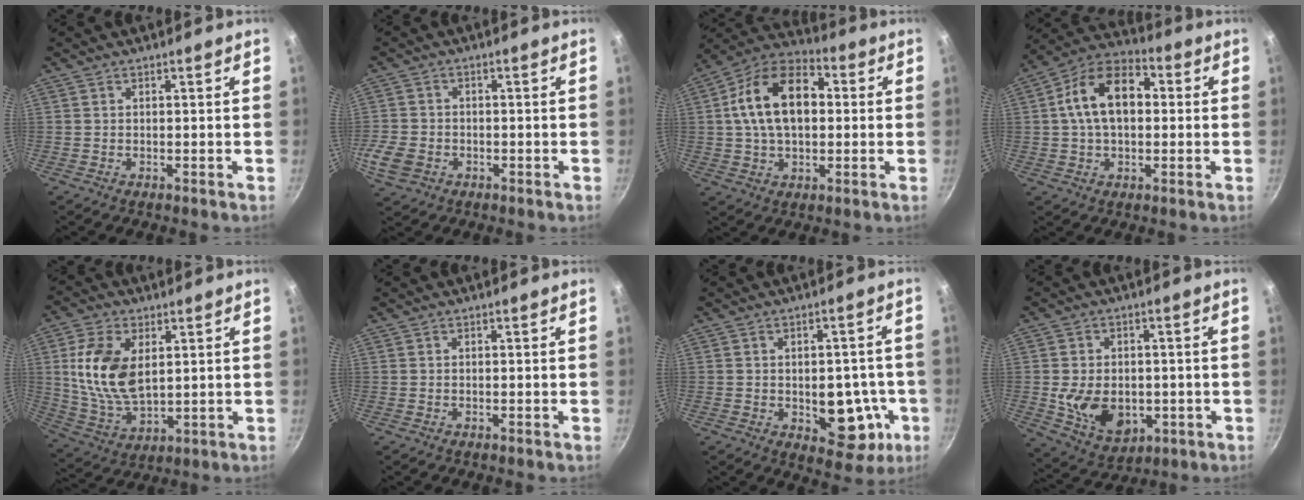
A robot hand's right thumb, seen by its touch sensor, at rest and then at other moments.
{"total": 6.6, "force": [-2.2, 5.2, 3.4], "torque": [-0.074, 0.011, -0.044]}
{"total": 17.0, "force": [2.2, 10.8, 12.9], "torque": [-0.196, 0.030, 0.020]}
{"total": 14.5, "force": [1.8, 9.3, 11.0], "torque": [-0.159, 0.032, 0.012]}
{"total": 14.1, "force": [3.0, 8.2, 11.0], "torque": [-0.203, -0.017, 0.068]}
{"total": 0.0}
{"total": 11.9, "force": [-2.5, 7.3, 9.0], "torque": [-0.069, 0.008, -0.022]}
{"total": 11.9, "force": [-1.5, 8.6, 8.0], "torque": [-0.116, -0.007, -0.006]}